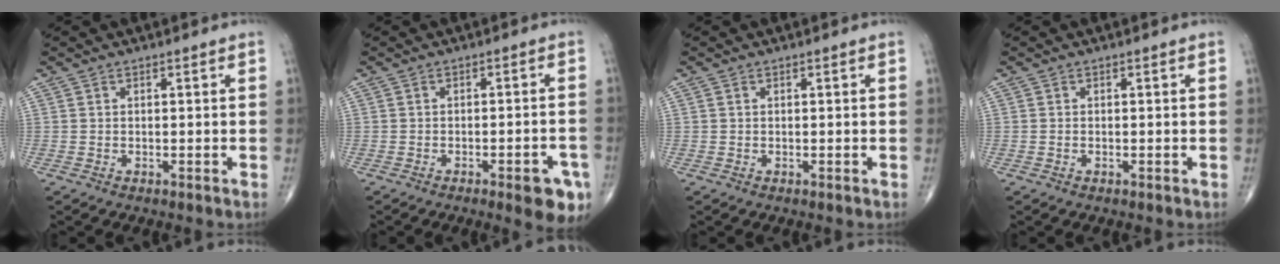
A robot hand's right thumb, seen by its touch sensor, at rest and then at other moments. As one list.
[{"total": 7.1, "force": [-3.7, 2.0, 5.7], "torque": [-0.052, 0.013, -0.042]}, {"total": 0.0}, {"total": 0.0}]